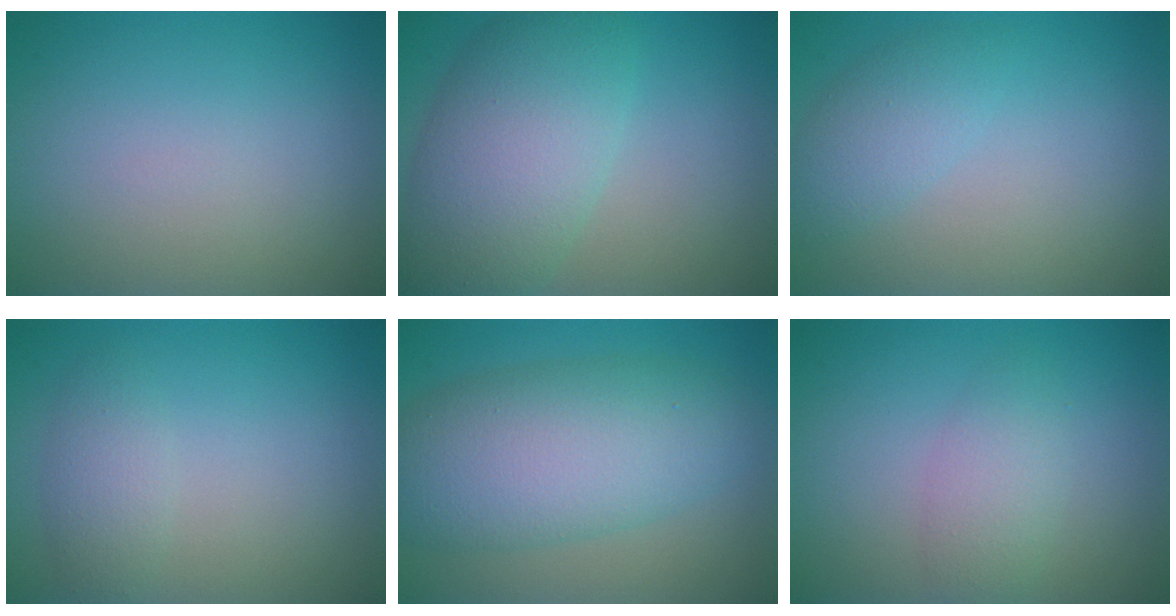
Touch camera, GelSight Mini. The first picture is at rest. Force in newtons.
{"total": 8.2, "press": 8.2, "slide": 0.4}
{"total": 2.5, "press": 2.5, "slide": 0.1}
{"total": 2.0, "press": 2.0, "slide": 0.0}
{"total": 8.7, "press": 8.7, "slide": 0.1}
{"total": 2.5, "press": 2.4, "slide": 0.2}